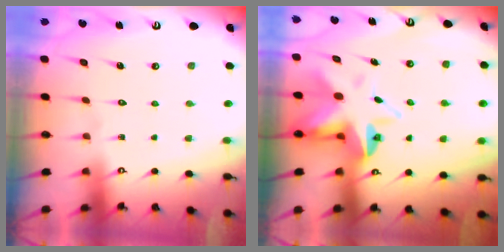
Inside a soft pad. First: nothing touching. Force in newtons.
{"total": 9.5, "press": 9.3, "slide": 1.9}